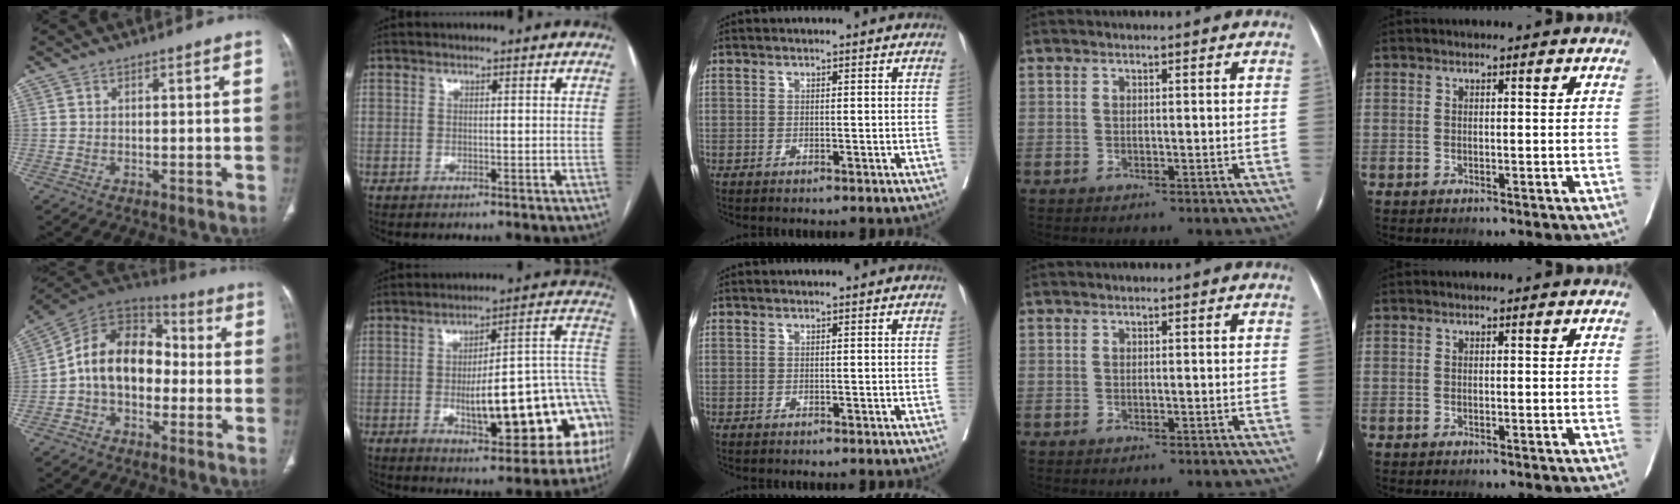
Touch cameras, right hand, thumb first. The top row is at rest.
{"thumb": {"total": 15.0, "force": [-1.5, 10.5, 10.6], "torque": [-0.158, 0.050, -0.039]}, "index": {"total": 22.3, "force": [-5.2, 6.0, 20.9], "torque": [-0.189, 0.036, -0.056]}}